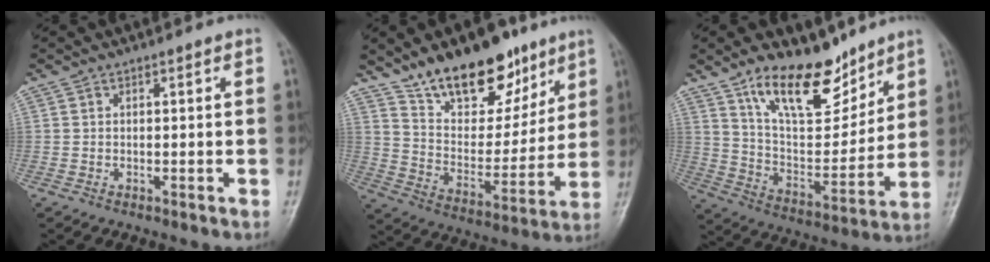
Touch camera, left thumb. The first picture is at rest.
{"total": 19.1, "force": [12.9, 9.7, 10.3], "torque": [-0.099, -0.073, 0.215]}
{"total": 17.0, "force": [11.9, 7.5, 9.7], "torque": [-0.113, -0.079, 0.216]}